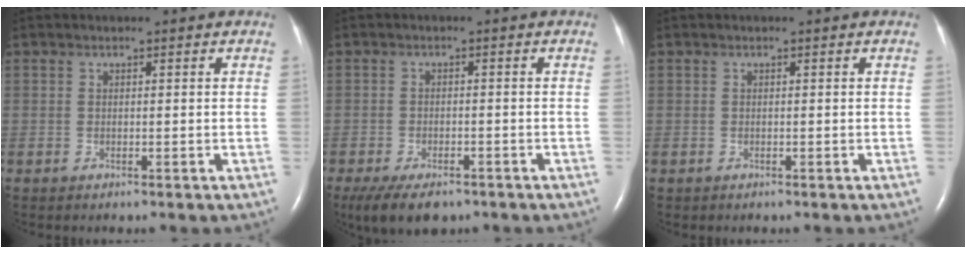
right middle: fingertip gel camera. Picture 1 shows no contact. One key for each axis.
{"total": 7.7, "fx": -5.6, "fy": 3.2, "fz": 4.3, "tx": -0.073, "ty": -0.008, "tz": -0.086}
{"total": 0.0}